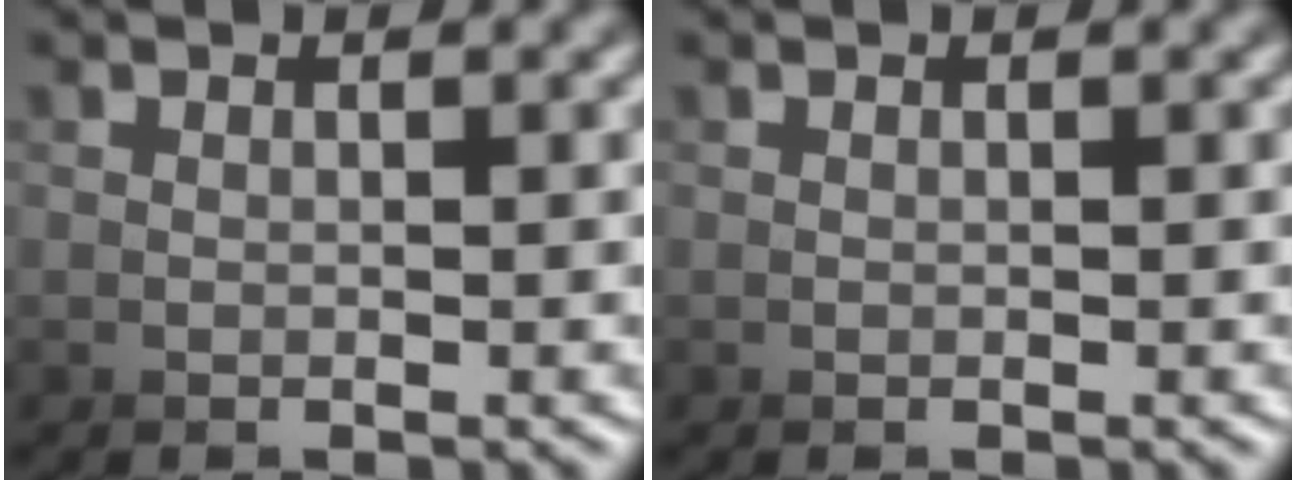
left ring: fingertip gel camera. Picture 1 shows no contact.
{"total": 0.0}